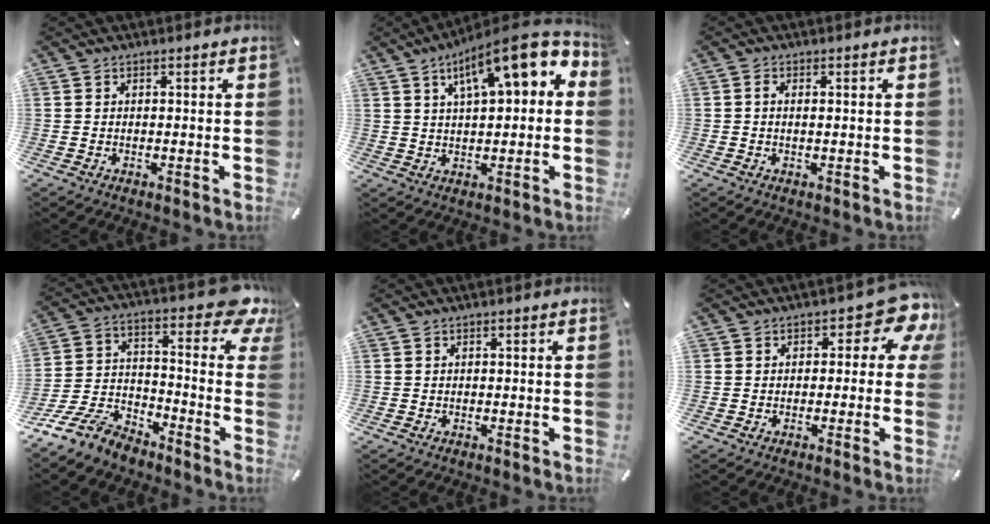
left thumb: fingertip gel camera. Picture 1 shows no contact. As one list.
[{"total": 15.7, "force": [7.1, 5.7, 12.8], "torque": [-0.189, -0.031, 0.114]}, {"total": 1.5, "force": [0.1, 0.5, 1.4], "torque": [-0.027, 0.001, 0.001]}, {"total": 15.1, "force": [-6.5, 9.2, 10.1], "torque": [-0.172, 0.026, -0.119]}, {"total": 0.0}, {"total": 7.5, "force": [2.5, 4.6, 5.4], "torque": [-0.056, -0.018, 0.039]}]